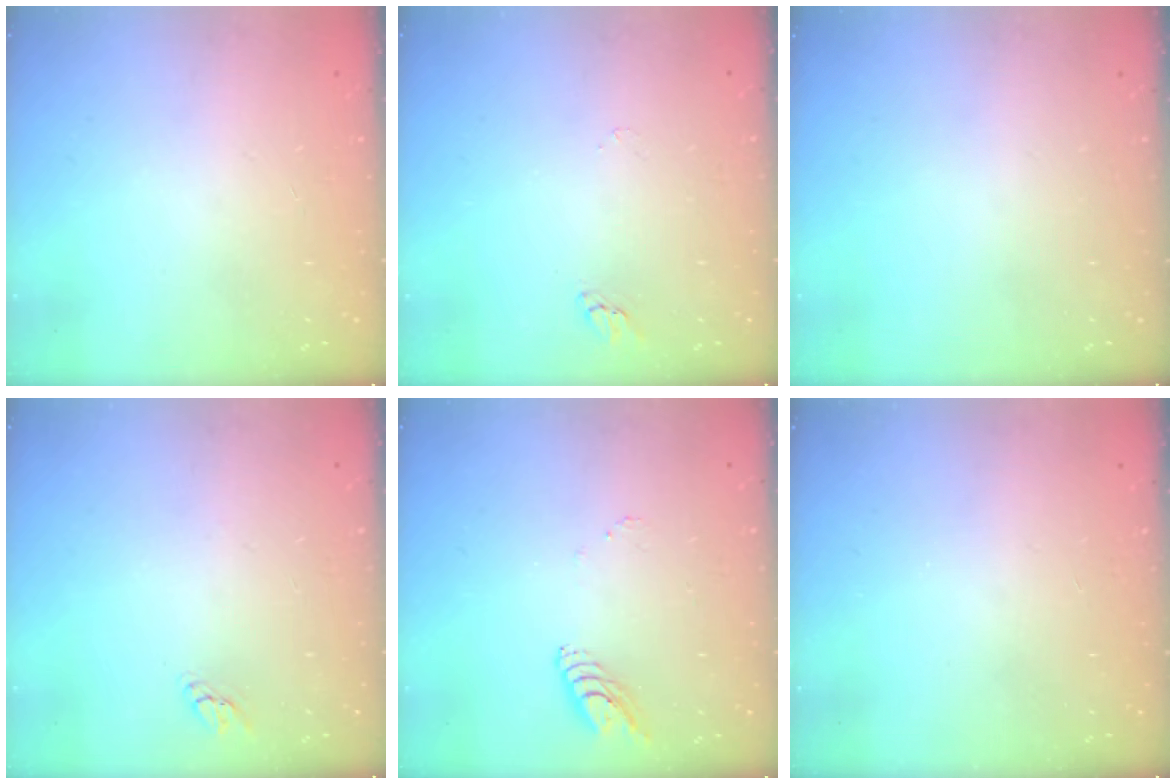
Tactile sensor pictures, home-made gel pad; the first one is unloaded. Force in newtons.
{"total": 2.5, "press": 2.5, "slide": 0.2}
{"total": 0.0}
{"total": 2.7, "press": 2.7, "slide": 0.1}
{"total": 6.5, "press": 6.4, "slide": 0.5}
{"total": 0.0}